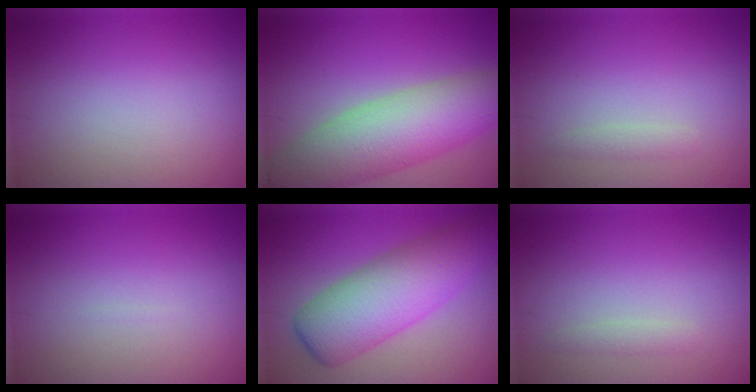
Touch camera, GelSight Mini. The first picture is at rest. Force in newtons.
{"total": 8.5, "press": 8.4, "slide": 0.6}
{"total": 0.9, "press": 0.9, "slide": 0.0}
{"total": 0.0}
{"total": 6.7, "press": 6.7, "slide": 0.1}
{"total": 0.9, "press": 0.9, "slide": 0.0}